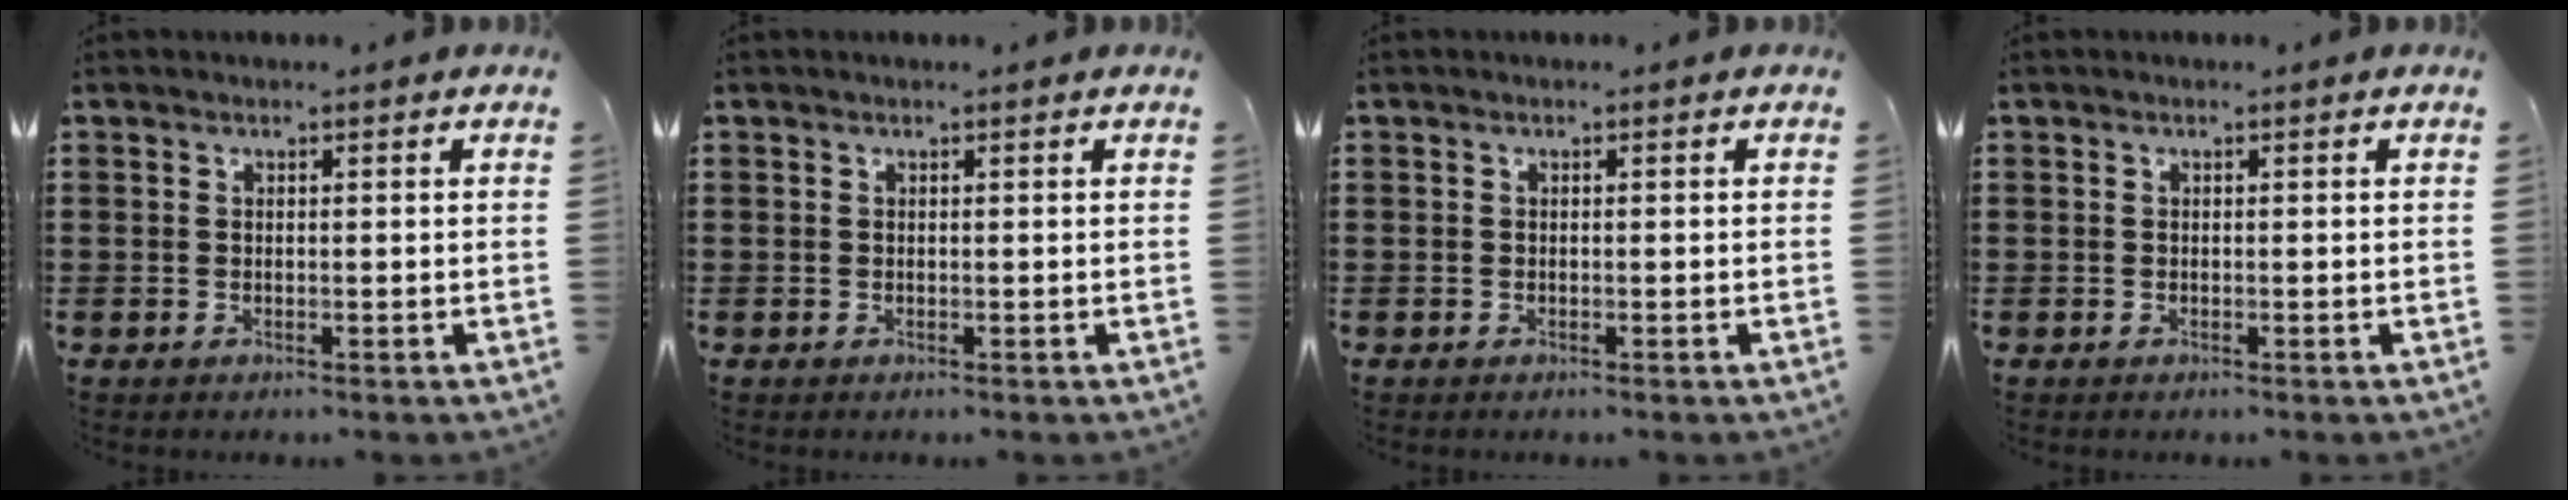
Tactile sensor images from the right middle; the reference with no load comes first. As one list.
[{"total": 0.0}, {"total": 0.0}, {"total": 0.0}]